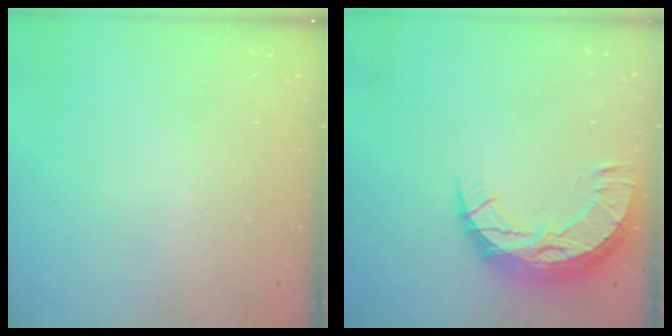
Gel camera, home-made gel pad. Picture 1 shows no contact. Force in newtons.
{"total": 13.0, "press": 13.0, "slide": 0.9}